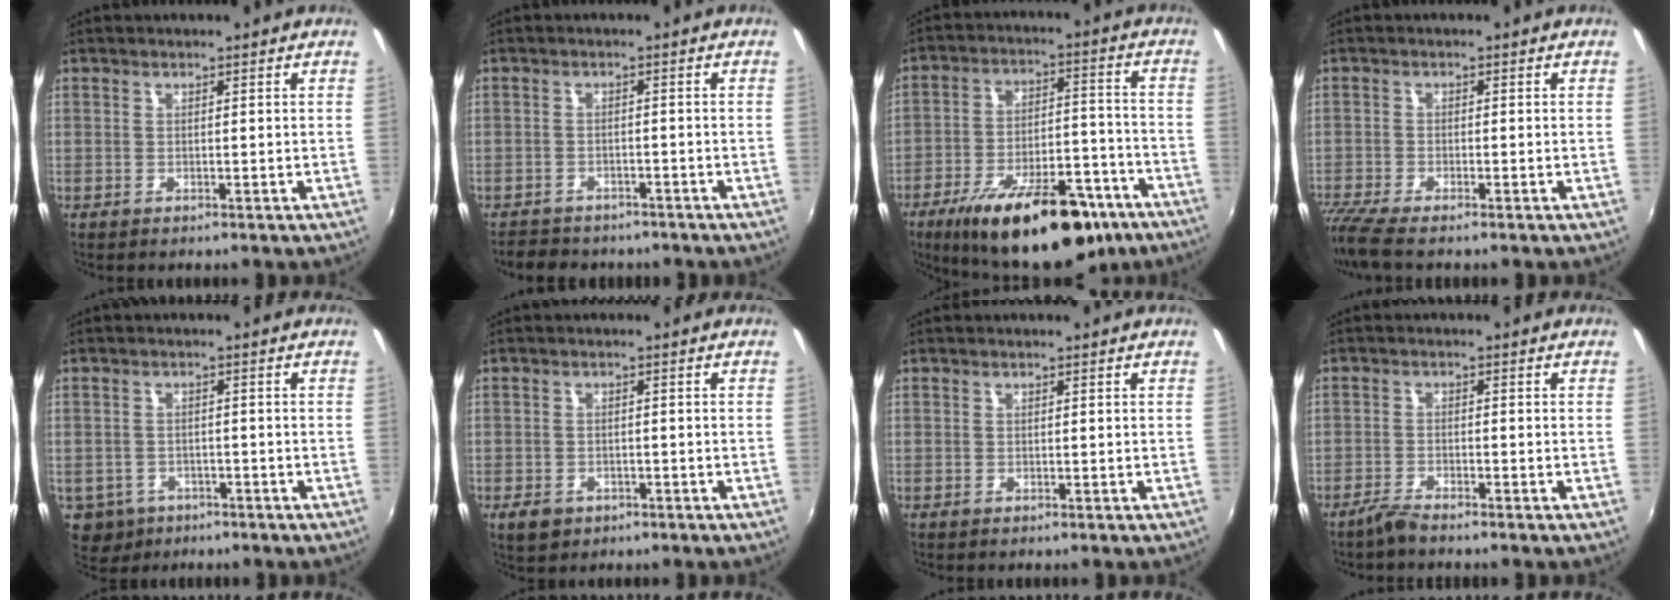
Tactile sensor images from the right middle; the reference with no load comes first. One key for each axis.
{"total": 6.9, "fx": -5.9, "fy": 2.9, "fz": 2.0, "tx": -0.053, "ty": -0.007, "tz": -0.088}
{"total": 23.4, "fx": -15.8, "fy": 8.5, "fz": 15.0, "tx": -0.245, "ty": -0.013, "tz": -0.224}
{"total": 6.0, "fx": -5.0, "fy": 0.5, "fz": 3.2, "tx": -0.089, "ty": -0.026, "tz": -0.094}
{"total": 6.6, "fx": -3.3, "fy": 5.3, "fz": 2.2, "tx": -0.061, "ty": -0.009, "tz": -0.043}
{"total": 4.1, "fx": -2.2, "fy": 2.9, "fz": 1.9, "tx": -0.046, "ty": -0.004, "tz": -0.030}
{"total": 0.0}
{"total": 2.9, "fx": -2.7, "fy": 0.2, "fz": 1.2, "tx": -0.039, "ty": -0.002, "tz": -0.055}